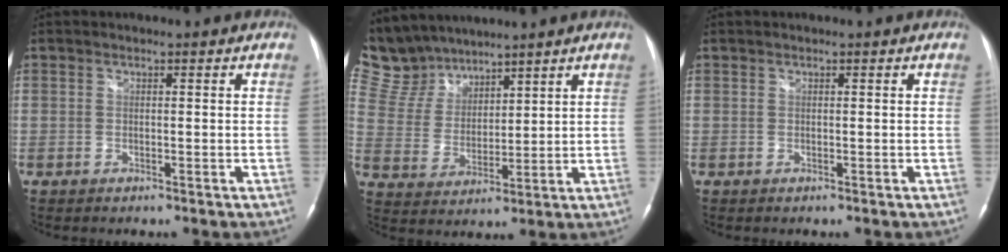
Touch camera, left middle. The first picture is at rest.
{"total": 9.8, "force": [9.1, 3.6, 0.7], "torque": [-0.033, 0.017, 0.198]}
{"total": 0.0}